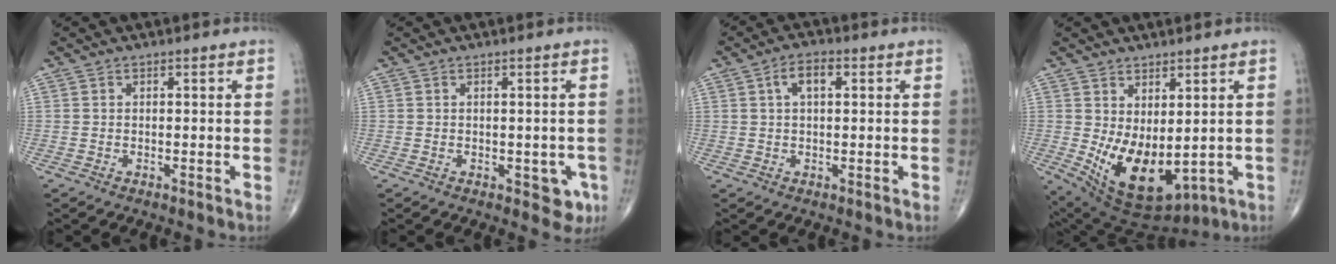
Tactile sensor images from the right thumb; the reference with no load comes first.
{"total": 3.7, "force": [-1.2, 2.2, 2.8], "torque": [-0.003, 0.001, -0.010]}
{"total": 4.5, "force": [1.3, 2.2, 3.7], "torque": [-0.066, 0.012, 0.022]}
{"total": 12.5, "force": [-0.4, 6.5, 10.7], "torque": [-0.168, -0.022, 0.025]}